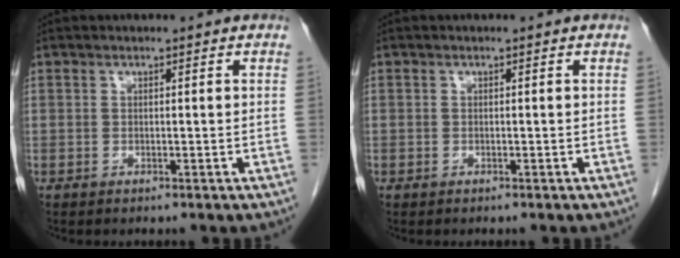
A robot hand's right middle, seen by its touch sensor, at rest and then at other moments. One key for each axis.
{"total": 0.0}